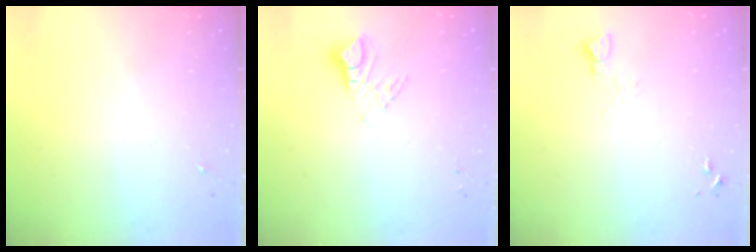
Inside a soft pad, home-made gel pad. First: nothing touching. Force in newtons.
{"total": 6.8, "press": 6.8, "slide": 0.5}
{"total": 3.7, "press": 3.7, "slide": 0.4}